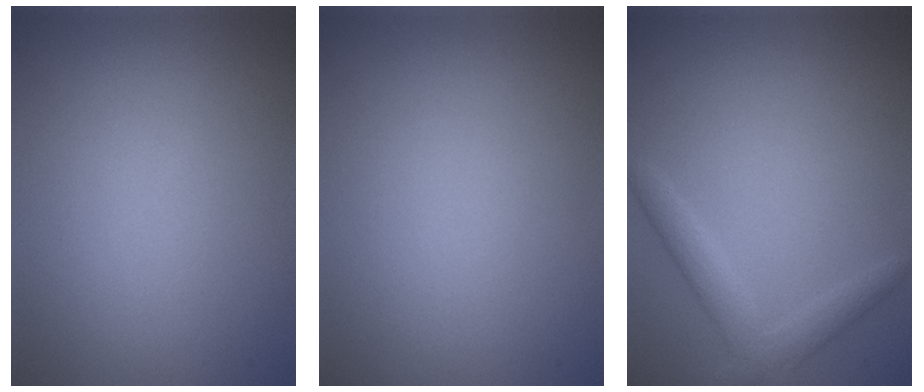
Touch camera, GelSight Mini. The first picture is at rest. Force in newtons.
{"total": 0.0}
{"total": 2.6, "press": 2.6, "slide": 0.1}